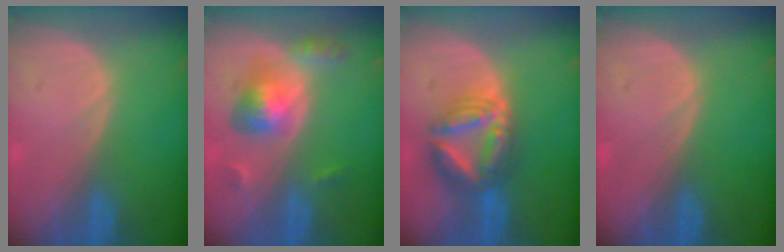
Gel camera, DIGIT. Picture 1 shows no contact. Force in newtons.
{"total": 6.1, "press": 5.6, "slide": 2.4}
{"total": 7.7, "press": 7.7, "slide": 0.7}
{"total": 0.0}